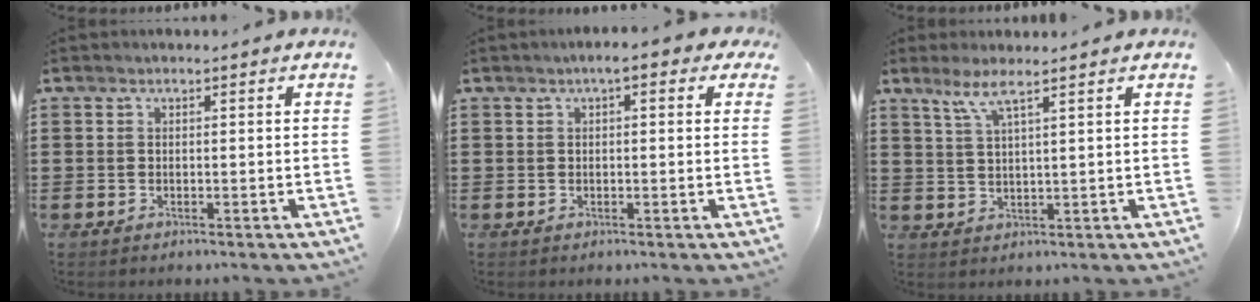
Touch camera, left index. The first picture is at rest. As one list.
[{"total": 2.4, "force": [0.6, 0.9, 2.2], "torque": [-0.043, 0.008, 0.007]}, {"total": 3.7, "force": [2.5, 0.1, 2.7], "torque": [-0.062, 0.002, 0.043]}]